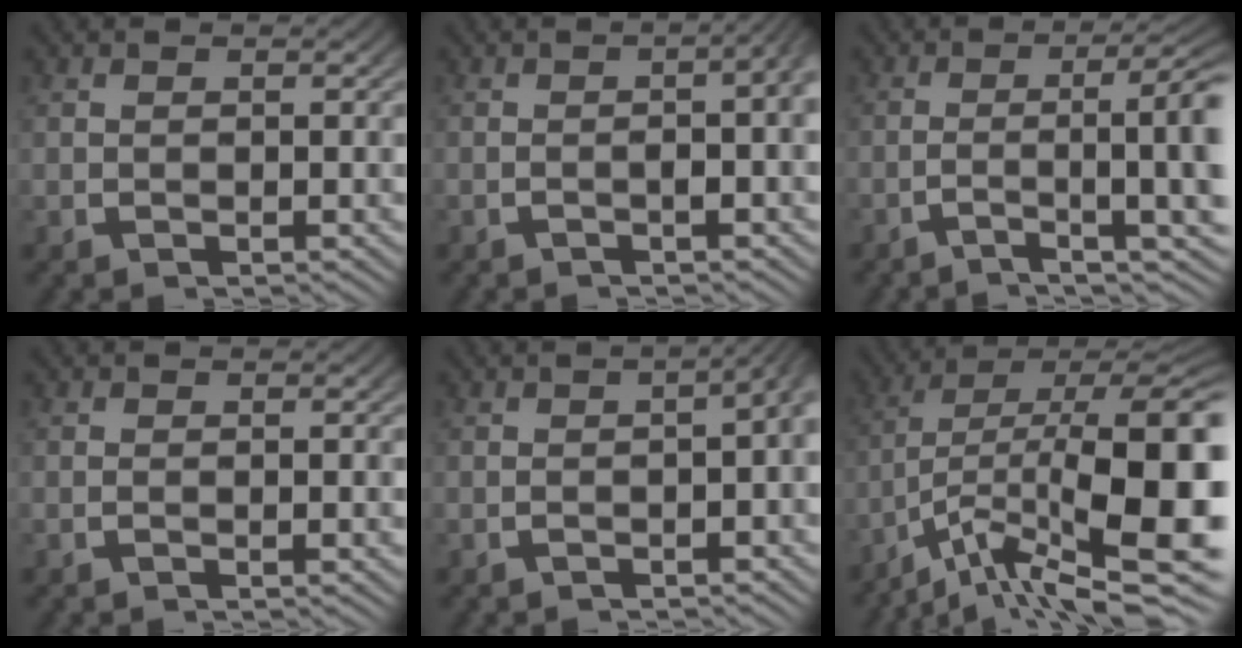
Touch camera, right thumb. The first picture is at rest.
{"total": 5.2, "force": [0.1, 2.4, 4.6], "torque": [-0.045, 0.025, -0.018]}
{"total": 8.3, "force": [-2.5, 2.4, 7.5], "torque": [-0.121, -0.014, -0.034]}
{"total": 0.0}
{"total": 4.2, "force": [-0.2, 2.3, 3.6], "torque": [-0.035, 0.021, -0.020]}
{"total": 14.2, "force": [-4.3, 7.0, 11.6], "torque": [-0.180, -0.044, -0.046]}